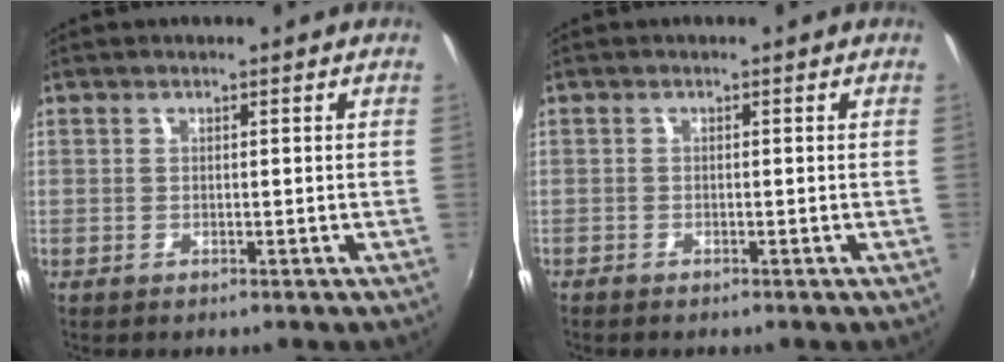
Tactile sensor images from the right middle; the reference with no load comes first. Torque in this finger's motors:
{"motor_torque": [-0.20, -0.11, -0.05, 0.00]}